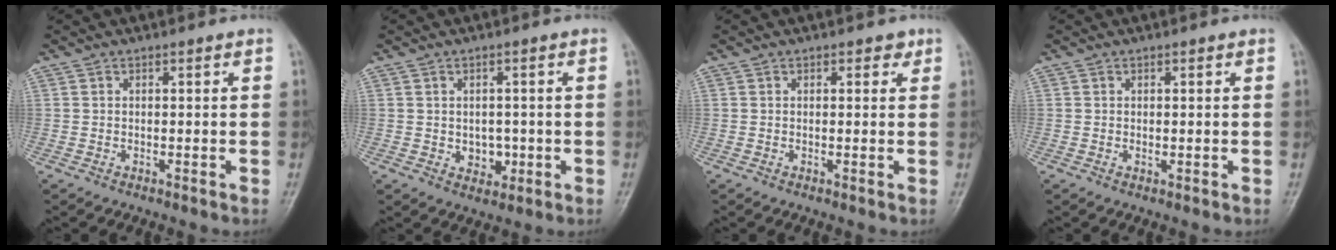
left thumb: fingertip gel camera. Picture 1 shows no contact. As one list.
[{"total": 4.0, "force": [-0.5, 3.2, 2.4], "torque": [-0.012, 0.001, 0.000]}, {"total": 1.8, "force": [1.0, 1.2, 1.0], "torque": [0.002, -0.001, 0.009]}, {"total": 0.8, "force": [0.1, 0.5, 0.6], "torque": [-0.008, -0.001, 0.003]}]